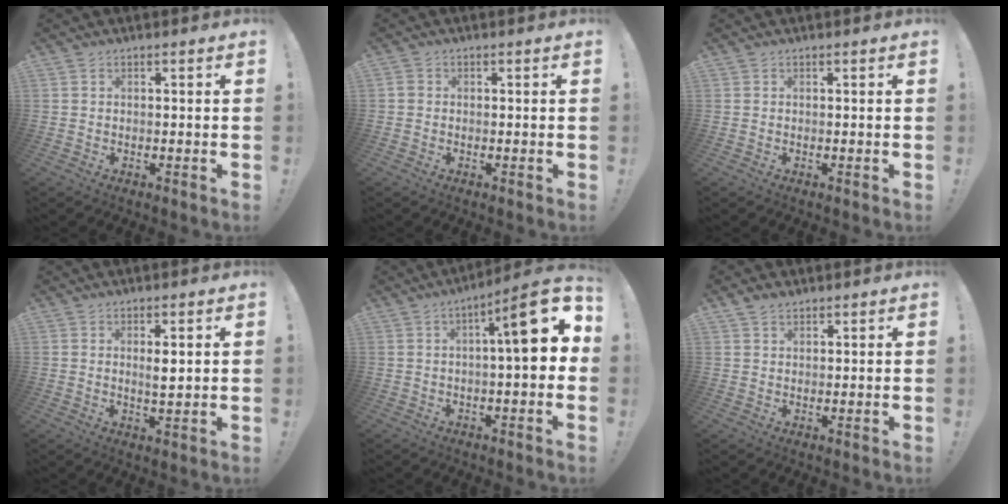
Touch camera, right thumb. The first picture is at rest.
{"total": 1.3, "force": [-0.1, 1.2, 0.5], "torque": [-0.011, 0.004, 0.000]}
{"total": 0.0}
{"total": 3.6, "force": [1.1, 1.0, 3.3], "torque": [-0.045, -0.012, 0.013]}
{"total": 14.5, "force": [2.9, 3.2, 13.8], "torque": [-0.188, -0.017, 0.031]}
{"total": 2.5, "force": [2.0, 1.2, 0.9], "torque": [-0.019, -0.007, 0.038]}